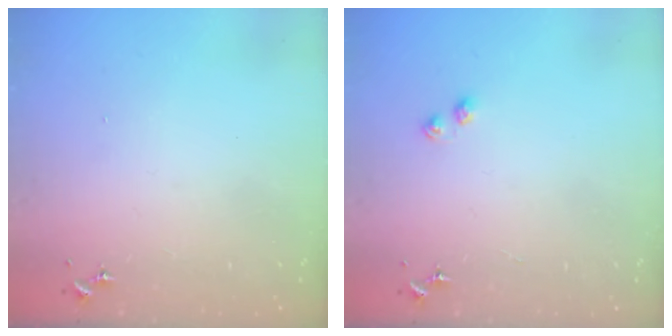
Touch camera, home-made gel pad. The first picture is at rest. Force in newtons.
{"total": 3.6, "press": 3.6, "slide": 0.4}